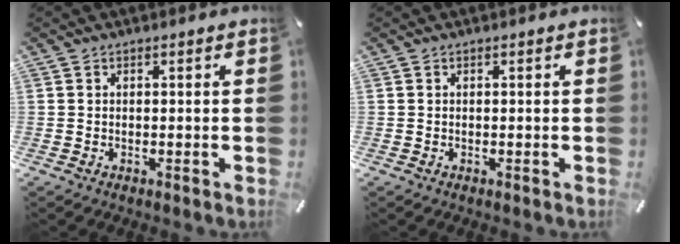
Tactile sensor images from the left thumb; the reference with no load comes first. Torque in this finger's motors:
{"motor_torque": [-0.11, 0.11, -0.02, 0.02, 0.00]}